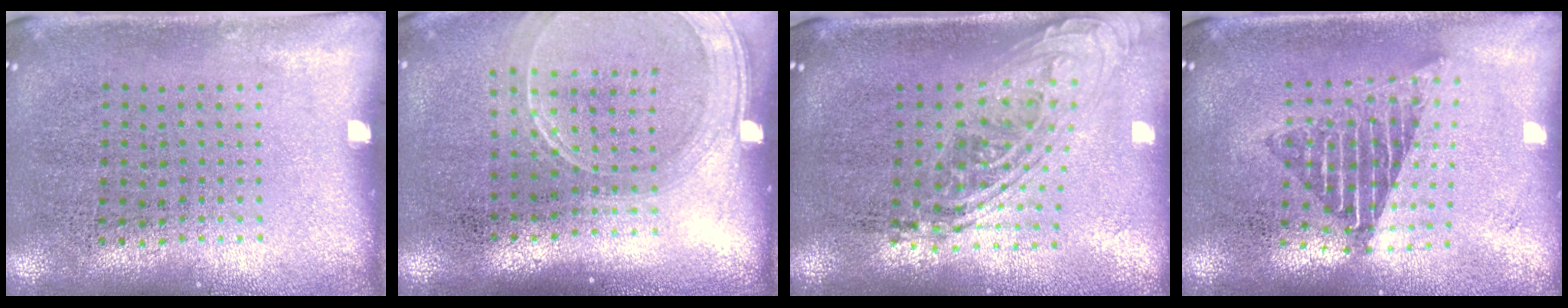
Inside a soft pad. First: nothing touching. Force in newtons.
{"total": 1.8, "press": 1.6, "slide": 0.8}
{"total": 2.1, "press": 1.5, "slide": 1.5}
{"total": 1.7, "press": 1.4, "slide": 1.0}